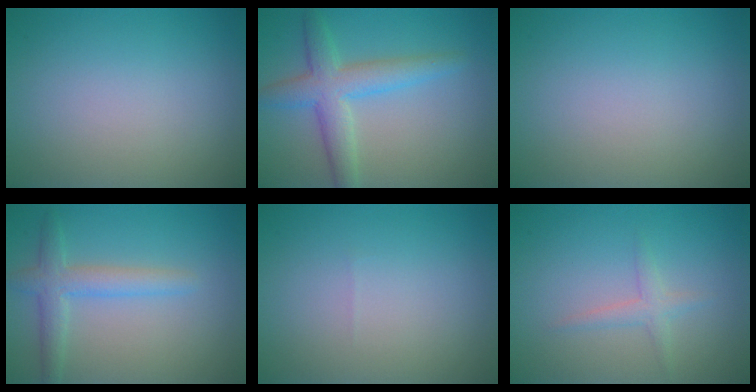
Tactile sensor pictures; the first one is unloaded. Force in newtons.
{"total": 4.7, "press": 4.7, "slide": 0.1}
{"total": 0.0}
{"total": 3.0, "press": 3.0, "slide": 0.2}
{"total": 0.0}
{"total": 1.5, "press": 1.5, "slide": 0.1}